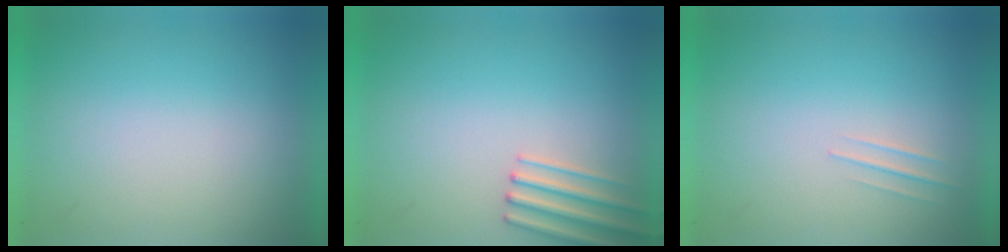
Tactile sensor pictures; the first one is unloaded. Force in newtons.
{"total": 2.7}
{"total": 1.0}